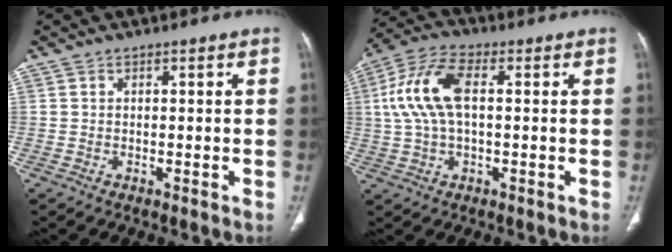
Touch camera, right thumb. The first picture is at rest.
{"total": 11.6, "force": [1.4, 5.7, 10.0], "torque": [-0.218, 0.026, 0.025]}